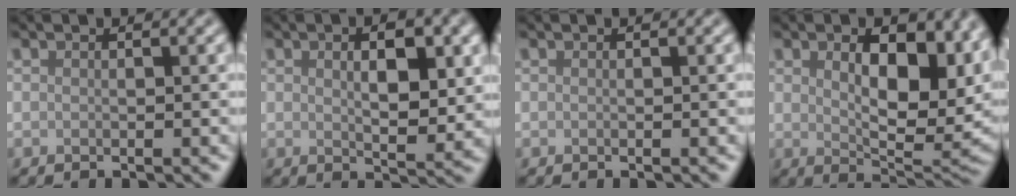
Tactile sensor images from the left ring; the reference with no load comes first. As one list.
[{"total": 4.6, "force": [1.1, 1.8, 4.1], "torque": [-0.063, -0.002, 0.021]}, {"total": 0.0}, {"total": 9.5, "force": [2.3, 4.8, 7.9], "torque": [-0.117, -0.015, 0.045]}]